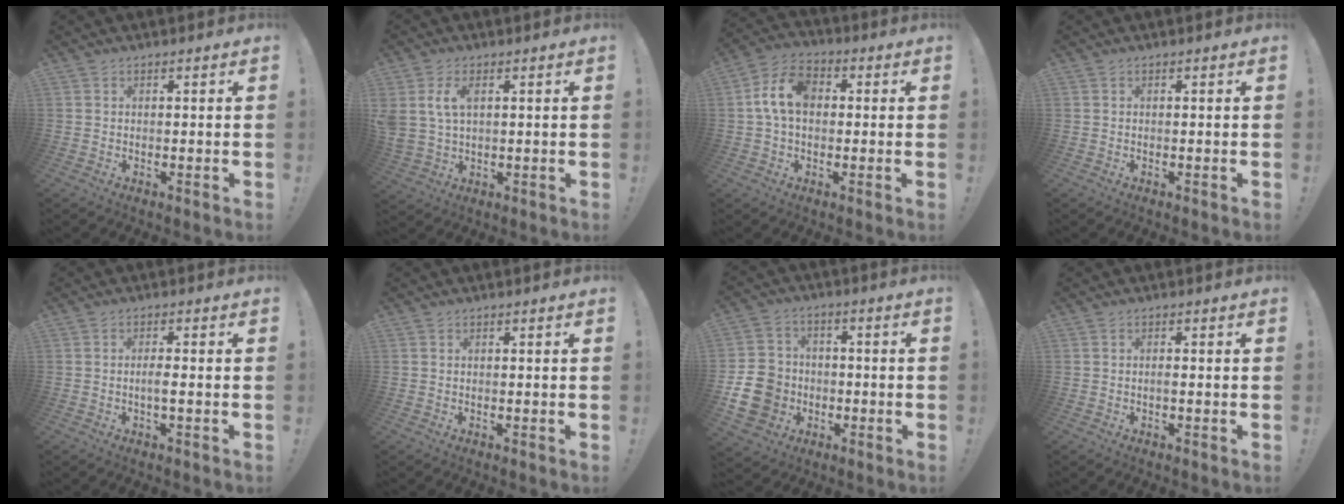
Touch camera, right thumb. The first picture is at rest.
{"total": 6.9, "force": [2.4, 4.3, 4.9], "torque": [-0.109, -0.002, 0.045]}
{"total": 10.9, "force": [1.0, 7.5, 7.8], "torque": [-0.143, 0.017, 0.023]}
{"total": 0.0}
{"total": 2.8, "force": [-0.6, 0.1, 2.7], "torque": [-0.050, -0.003, -0.013]}
{"total": 0.0}
{"total": 14.8, "force": [-3.8, 12.9, 6.2], "torque": [-0.107, 0.033, -0.063]}
{"total": 1.0, "force": [-0.5, 0.0, 0.9], "torque": [-0.017, 0.000, -0.009]}